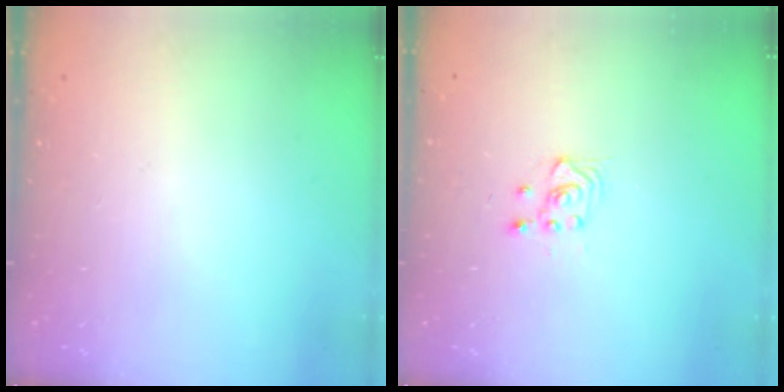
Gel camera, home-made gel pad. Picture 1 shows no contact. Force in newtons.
{"total": 3.0, "press": 2.8, "slide": 1.0}